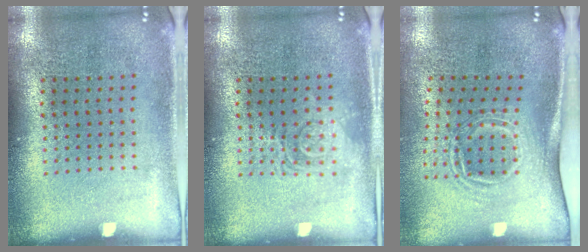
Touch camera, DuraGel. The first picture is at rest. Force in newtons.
{"total": 2.3, "press": 2.3, "slide": 0.5}
{"total": 1.7, "press": 1.2, "slide": 1.2}